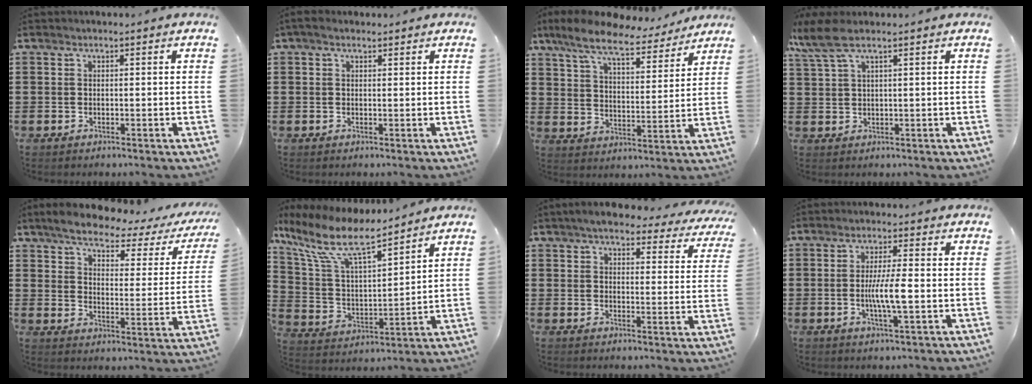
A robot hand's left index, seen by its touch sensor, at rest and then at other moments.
{"total": 1.2, "force": [0.6, 0.5, 0.9], "torque": [-0.017, 0.003, 0.011]}
{"total": 9.2, "force": [7.9, 1.5, 4.4], "torque": [-0.116, -0.035, 0.139]}
{"total": 4.6, "force": [2.7, 0.9, 3.6], "torque": [-0.100, -0.006, 0.041]}
{"total": 5.2, "force": [4.2, 1.1, 2.8], "torque": [-0.076, -0.022, 0.066]}
{"total": 10.5, "force": [7.9, 2.2, 6.6], "torque": [-0.164, -0.043, 0.133]}
{"total": 5.5, "force": [4.9, 0.9, 2.2], "torque": [-0.053, -0.020, 0.085]}
{"total": 6.1, "force": [-0.7, 0.8, 6.1], "torque": [-0.118, -0.004, -0.020]}